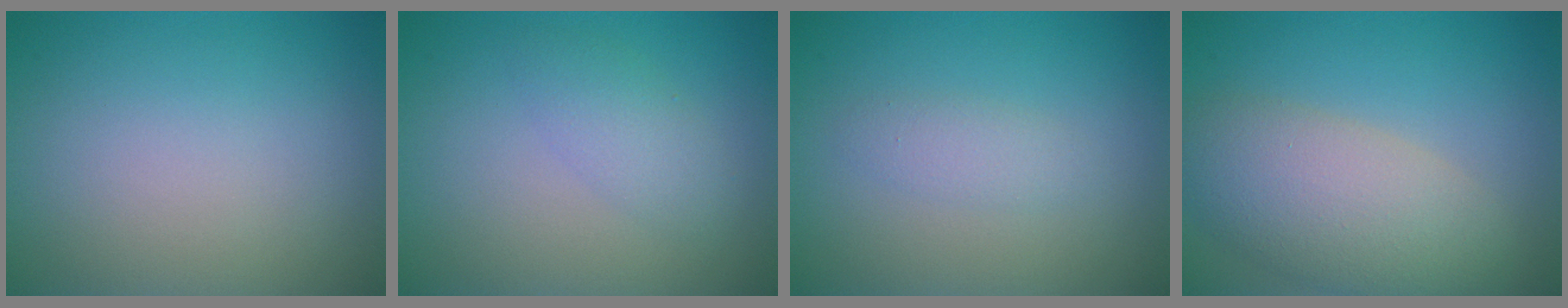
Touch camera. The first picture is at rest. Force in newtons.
{"total": 2.2, "press": 2.2, "slide": 0.1}
{"total": 1.4, "press": 1.4, "slide": 0.0}
{"total": 6.9, "press": 6.9, "slide": 0.4}